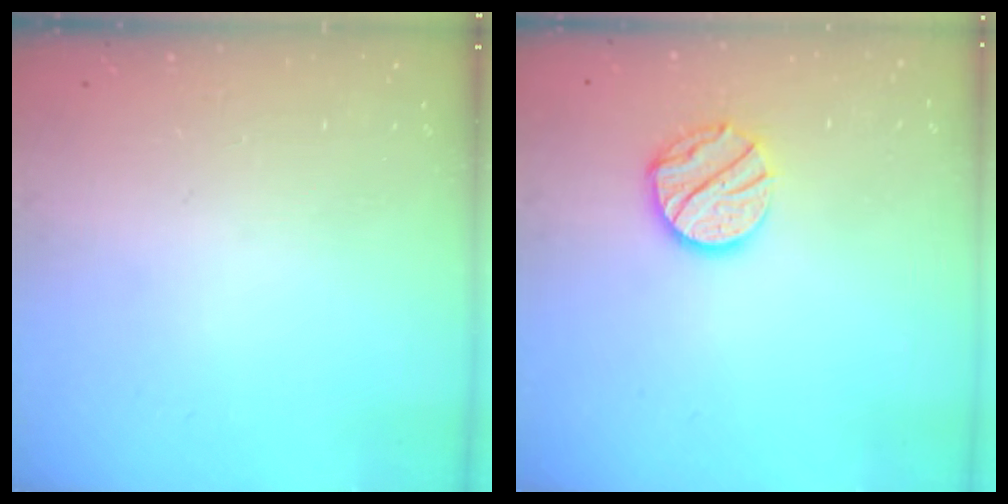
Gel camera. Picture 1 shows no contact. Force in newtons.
{"total": 10.6, "press": 10.6, "slide": 0.8}